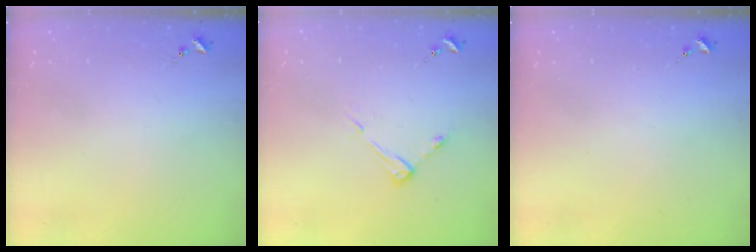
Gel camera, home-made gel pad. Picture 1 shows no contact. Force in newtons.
{"total": 5.2, "press": 5.1, "slide": 0.3}
{"total": 0.0}